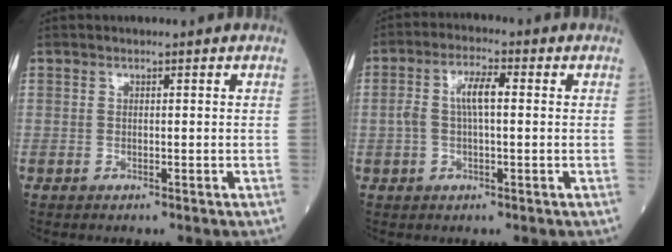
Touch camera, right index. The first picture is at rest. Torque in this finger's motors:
{"motor_torque": [0.14, 0.00, 0.11, 0.05]}